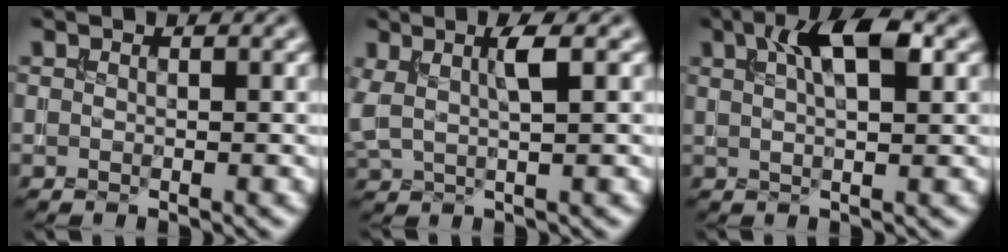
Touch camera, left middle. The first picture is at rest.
{"total": 2.6, "force": [0.8, 0.6, 2.4], "torque": [-0.048, 0.003, 0.022]}
{"total": 5.5, "force": [2.3, 1.7, 4.7], "torque": [-0.070, 0.009, 0.036]}